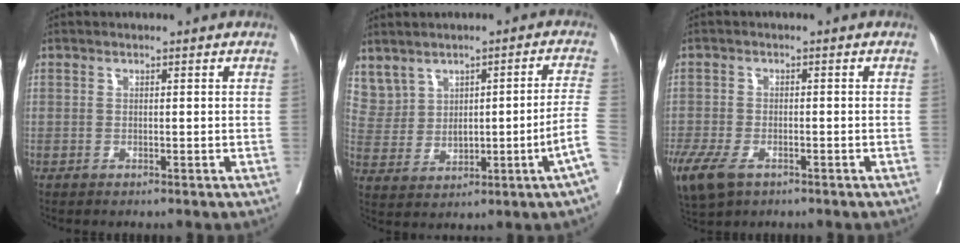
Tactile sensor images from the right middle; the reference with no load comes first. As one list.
[{"total": 8.3, "force": [1.8, 1.6, 7.9], "torque": [-0.133, 0.018, 0.053]}, {"total": 10.3, "force": [-6.0, 5.3, 6.5], "torque": [-0.156, -0.017, -0.098]}]